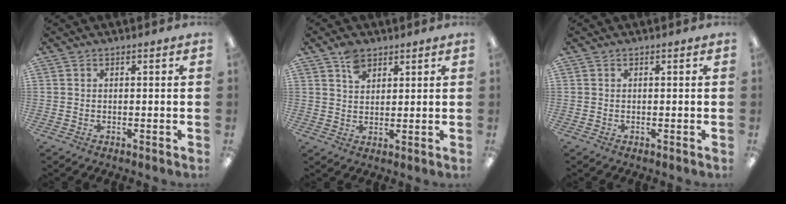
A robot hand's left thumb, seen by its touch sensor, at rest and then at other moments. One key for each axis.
{"total": 4.7, "fx": 3.1, "fy": 2.9, "fz": 2.0, "tx": -0.031, "ty": -0.007, "tz": 0.057}
{"total": 0.0}